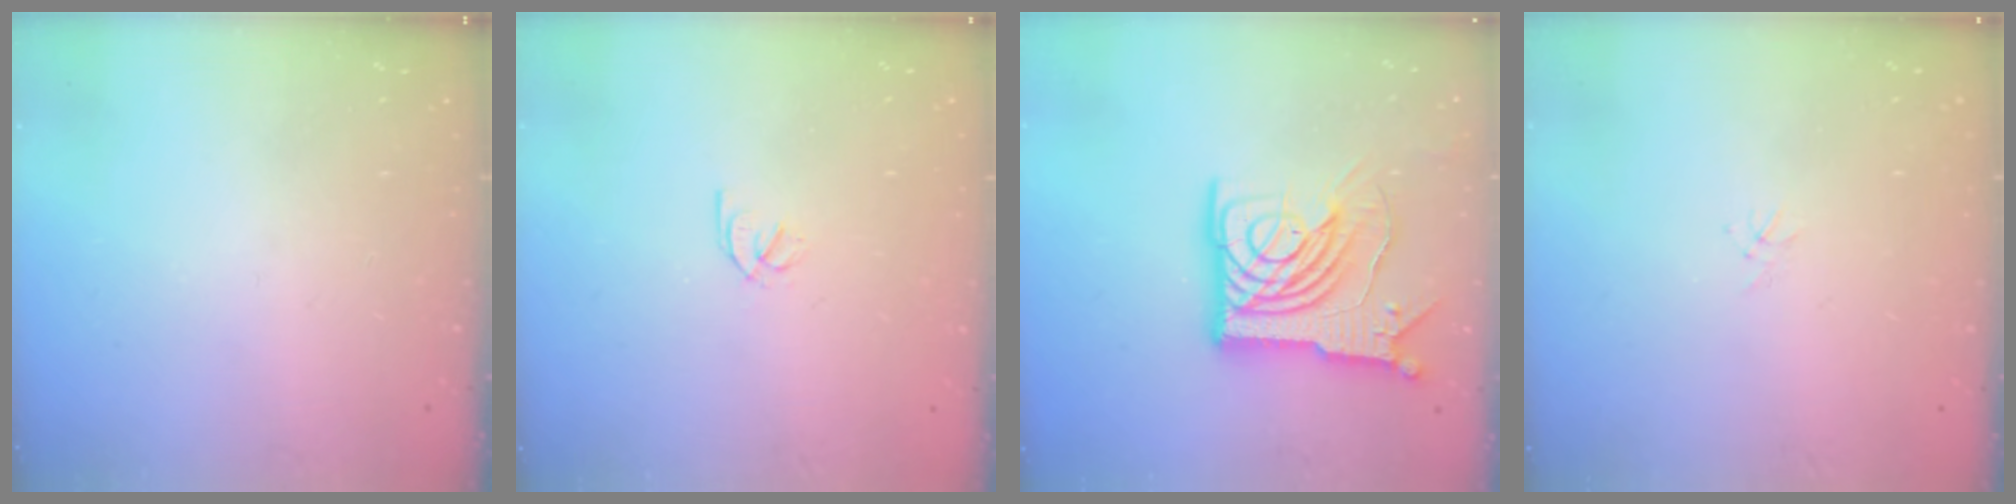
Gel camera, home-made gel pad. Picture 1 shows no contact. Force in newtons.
{"total": 2.0, "press": 2.0, "slide": 0.3}
{"total": 20.4, "press": 20.2, "slide": 2.3}
{"total": 1.1, "press": 1.0, "slide": 0.3}